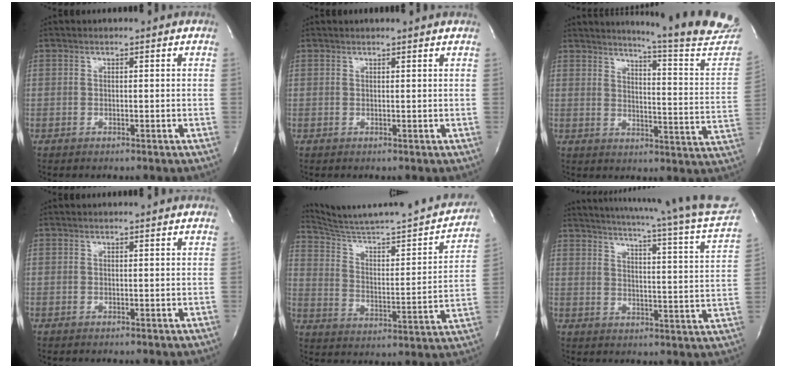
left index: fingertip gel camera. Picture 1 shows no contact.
{"total": 2.6, "force": [2.4, -0.4, 0.7], "torque": [-0.015, 0.006, 0.026]}
{"total": 20.5, "force": [19.2, -0.9, 7.0], "torque": [-0.101, -0.124, 0.220]}
{"total": 0.6, "force": [0.5, 0.0, 0.1], "torque": [-0.006, 0.000, 0.006]}
{"total": 24.9, "force": [22.8, 0.9, 10.0], "torque": [-0.153, -0.047, 0.322]}
{"total": 24.1, "force": [21.3, -0.5, 11.2], "torque": [-0.171, -0.067, 0.256]}